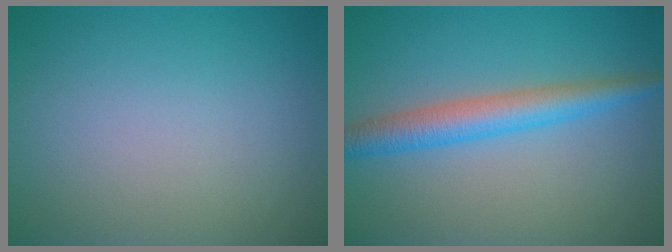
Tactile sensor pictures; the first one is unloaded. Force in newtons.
{"total": 4.0, "press": 4.0, "slide": 0.1}